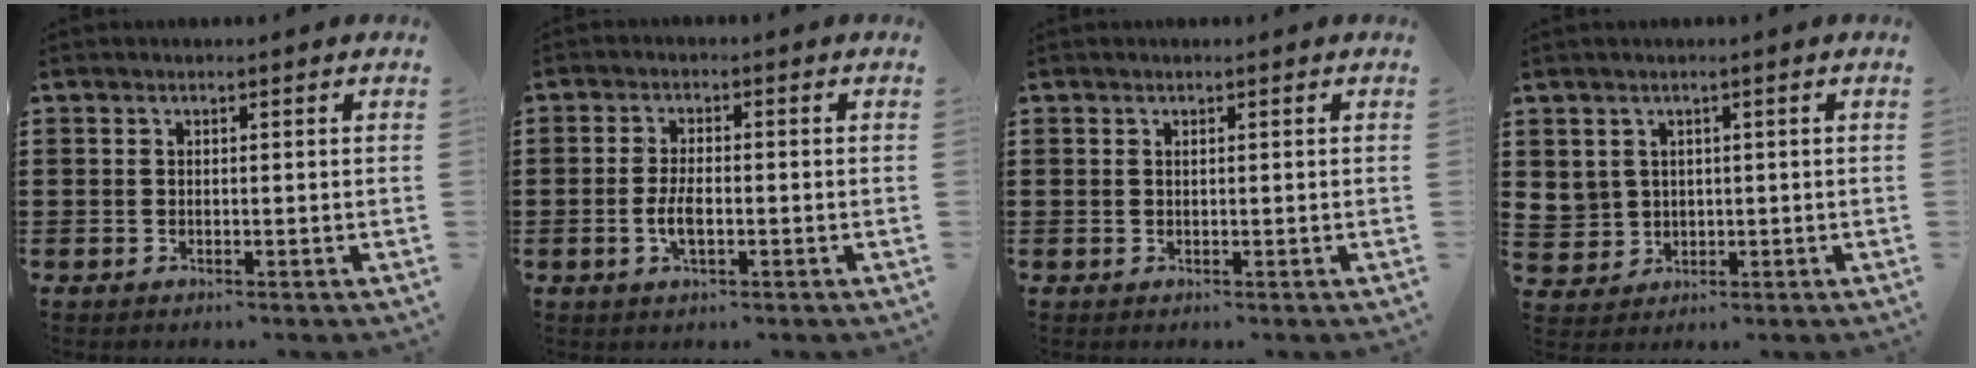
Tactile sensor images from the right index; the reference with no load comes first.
{"total": 3.7, "force": [-0.9, 1.5, 3.3], "torque": [-0.074, -0.001, -0.020]}
{"total": 0.0}
{"total": 3.2, "force": [0.9, 3.1, 0.3], "torque": [-0.030, 0.006, 0.015]}